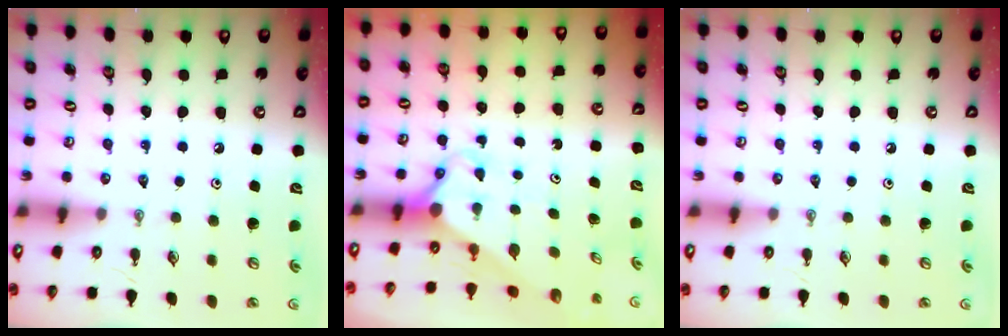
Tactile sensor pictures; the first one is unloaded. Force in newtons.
{"total": 2.8, "press": 2.8, "slide": 0.2}
{"total": 0.0}